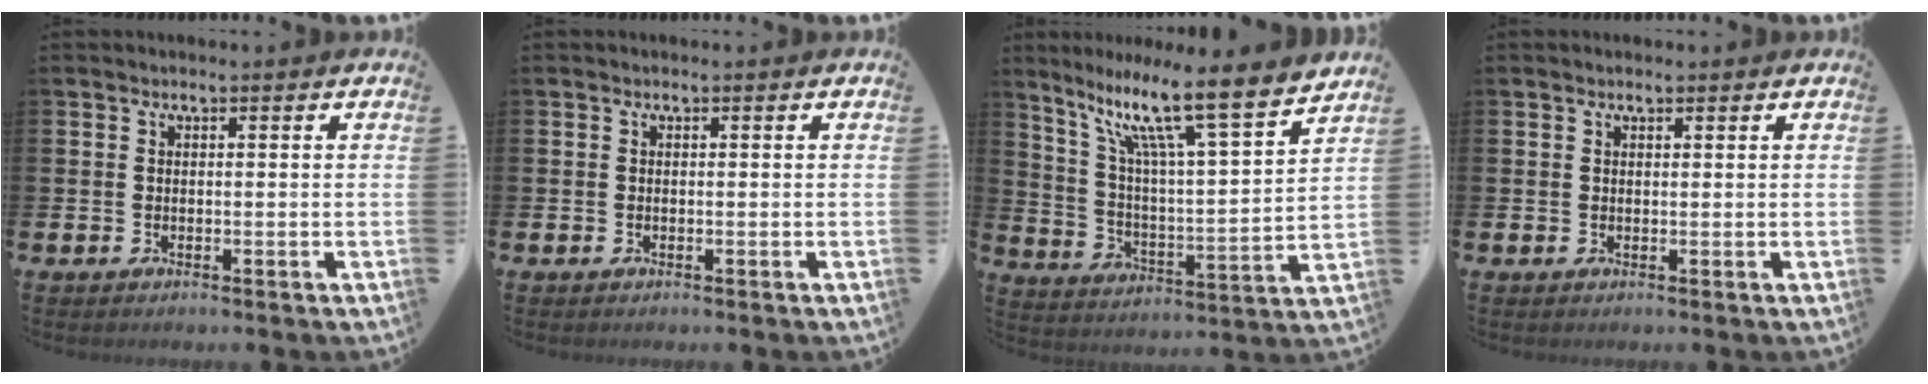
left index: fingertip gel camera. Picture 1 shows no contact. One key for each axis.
{"total": 0.0}
{"total": 12.8, "fx": 9.6, "fy": 1.5, "fz": 8.3, "tx": -0.182, "ty": -0.064, "tz": 0.154}
{"total": 0.8, "fx": 0.8, "fy": 0.3, "fz": 0.2, "tx": 0.007, "ty": -0.002, "tz": 0.011}